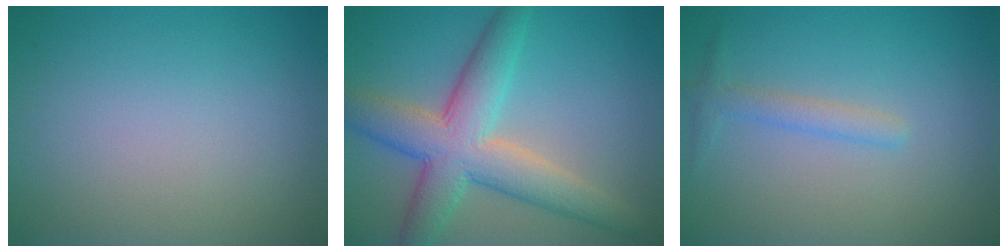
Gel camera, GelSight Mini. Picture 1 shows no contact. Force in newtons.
{"total": 7.5, "press": 7.5, "slide": 0.6}
{"total": 1.6, "press": 1.6, "slide": 0.1}